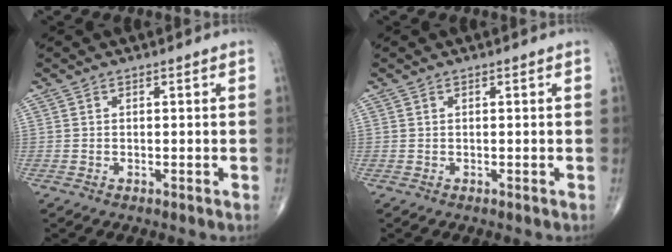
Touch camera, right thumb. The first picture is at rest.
{"total": 0.0}